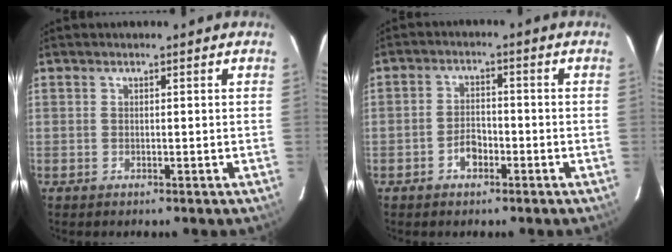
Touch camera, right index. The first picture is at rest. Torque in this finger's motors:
{"motor_torque": [0.76, -0.11, 0.29, 0.00]}